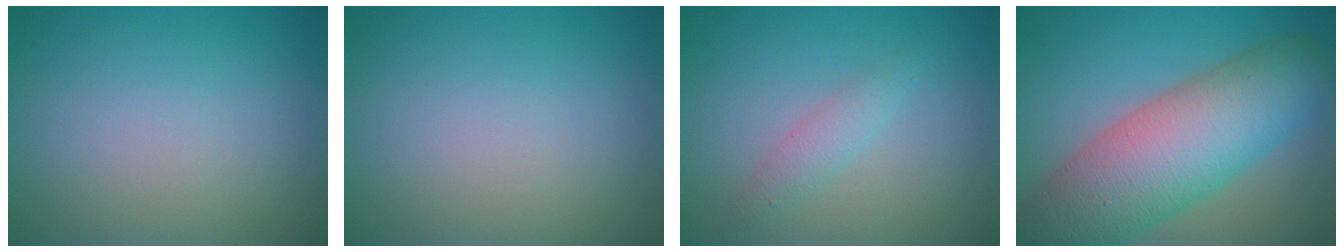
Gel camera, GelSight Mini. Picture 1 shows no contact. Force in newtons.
{"total": 0.0}
{"total": 1.7, "press": 1.7, "slide": 0.0}
{"total": 11.7, "press": 11.7, "slide": 0.5}